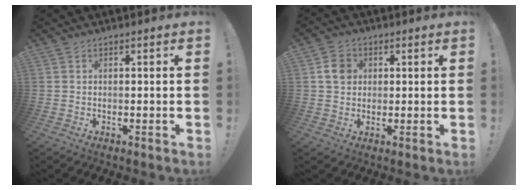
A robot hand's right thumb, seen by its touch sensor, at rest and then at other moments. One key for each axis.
{"total": 5.5, "fx": 1.3, "fy": 4.8, "fz": 2.4, "tx": -0.027, "ty": 0.004, "tz": 0.024}